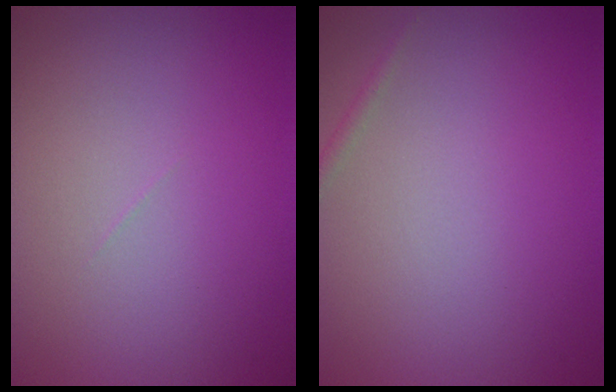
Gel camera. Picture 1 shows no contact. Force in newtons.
{"total": 0.6, "press": 0.6, "slide": 0.0}